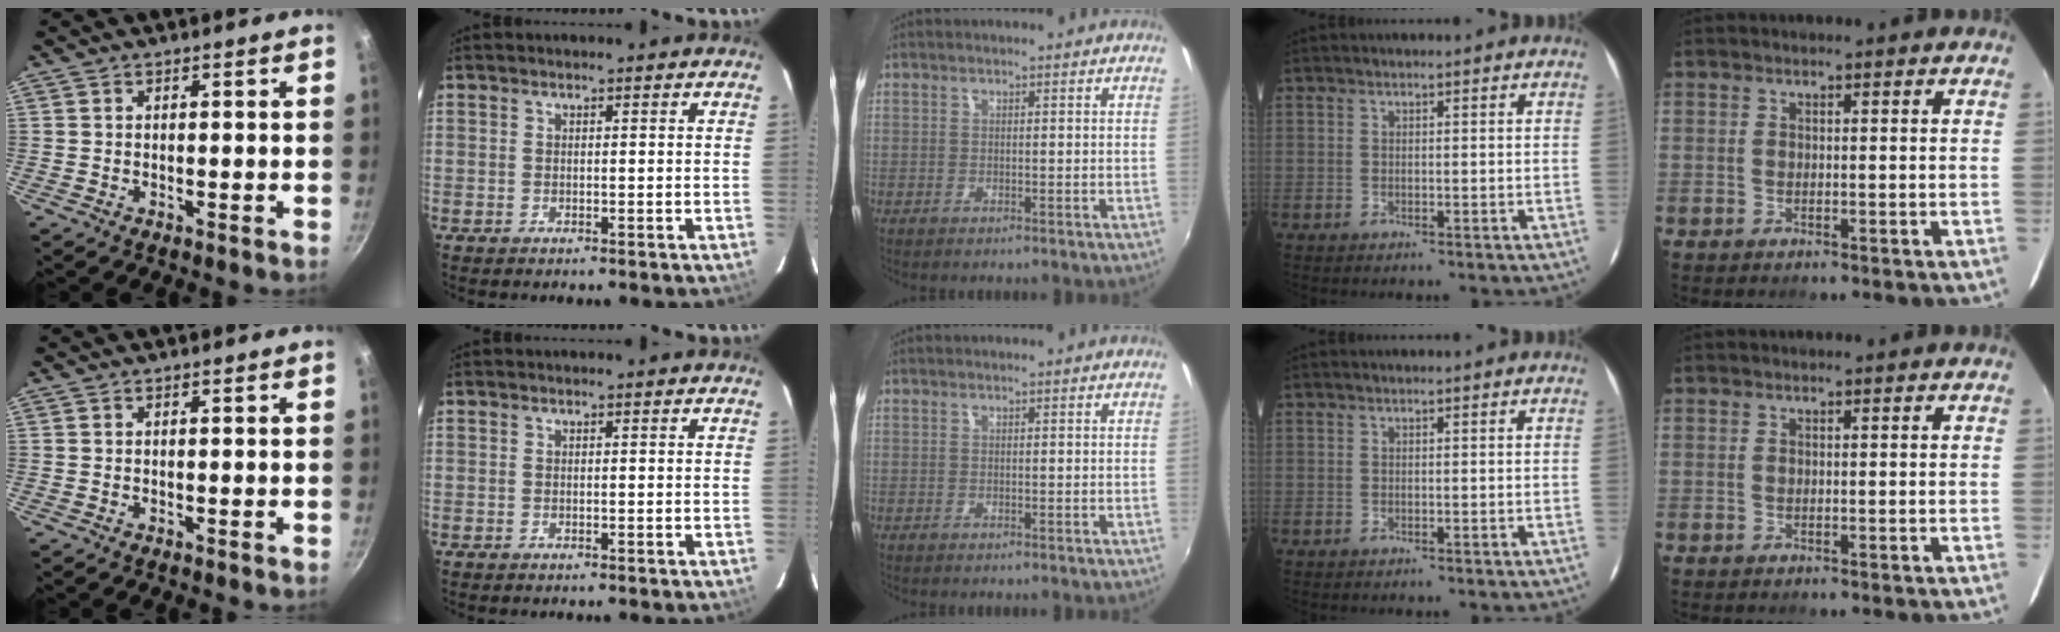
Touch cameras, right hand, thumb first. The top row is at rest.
{}